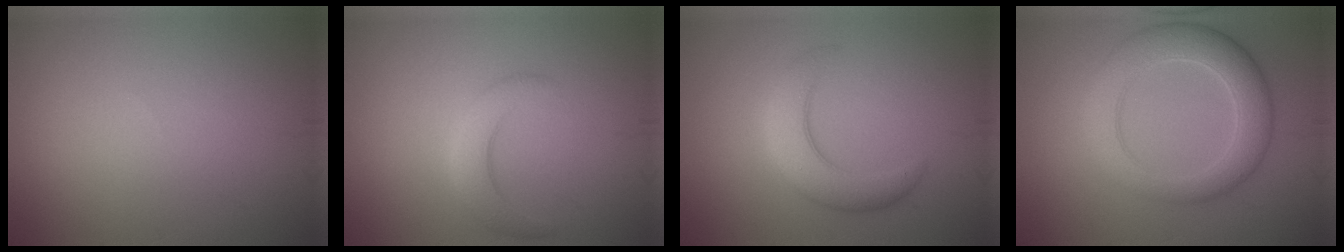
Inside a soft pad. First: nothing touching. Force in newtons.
{"total": 2.8, "press": 2.8, "slide": 0.1}
{"total": 4.3, "press": 4.3, "slide": 0.2}
{"total": 5.7, "press": 5.7, "slide": 0.5}